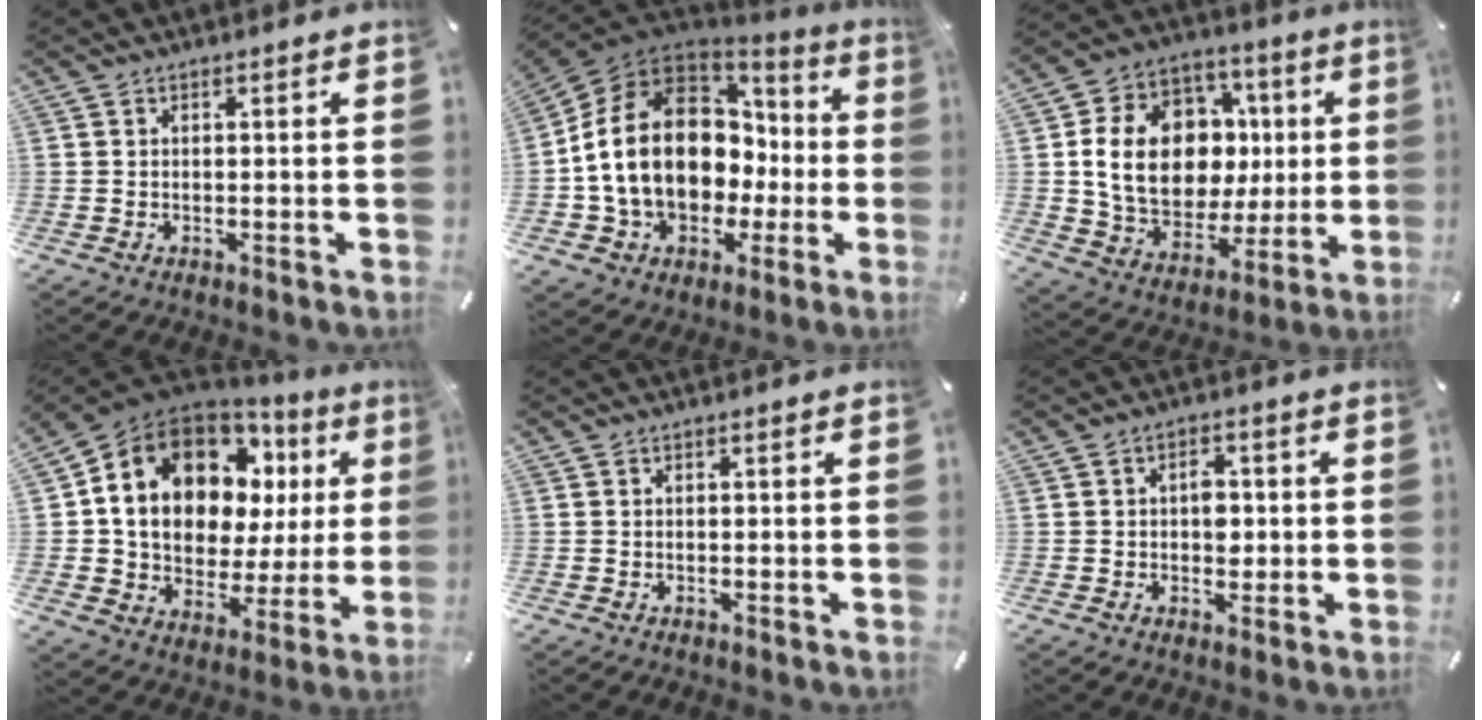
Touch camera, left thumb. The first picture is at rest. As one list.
[{"total": 18.5, "force": [0.1, 14.4, 11.5], "torque": [-0.248, -0.006, 0.006]}, {"total": 19.0, "force": [1.9, 15.0, 11.5], "torque": [-0.228, 0.002, 0.045]}, {"total": 16.3, "force": [6.7, 11.7, 9.2], "torque": [-0.167, -0.047, 0.119]}, {"total": 0.0}, {"total": 4.2, "force": [0.0, 3.0, 2.9], "torque": [-0.026, -0.004, -0.009]}]